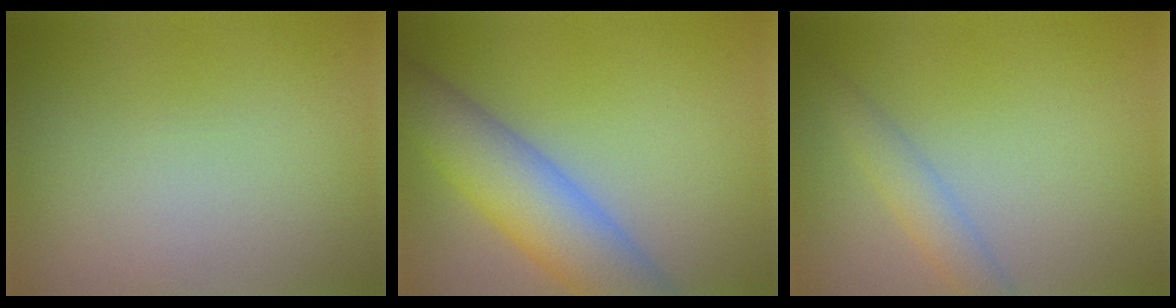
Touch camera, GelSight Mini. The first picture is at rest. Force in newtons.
{"total": 7.6, "press": 7.5, "slide": 0.7}
{"total": 2.3, "press": 2.3, "slide": 0.0}